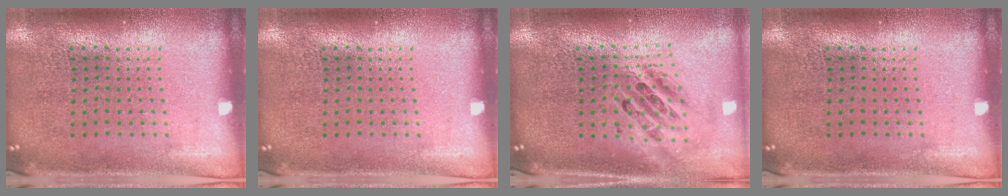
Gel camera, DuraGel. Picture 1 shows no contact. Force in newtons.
{"total": 0.0}
{"total": 2.2, "press": 1.6, "slide": 1.4}
{"total": 0.0}